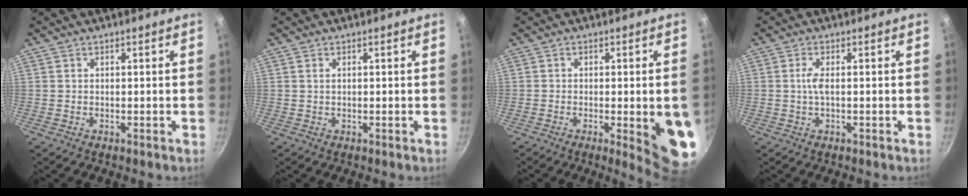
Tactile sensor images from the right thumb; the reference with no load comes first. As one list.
[{"total": 0.6, "force": [0.2, 0.3, 0.5], "torque": [-0.010, 0.000, 0.004]}, {"total": 11.0, "force": [-2.2, 2.5, 10.5], "torque": [-0.103, 0.004, -0.020]}, {"total": 2.3, "force": [0.0, 0.6, 2.2], "torque": [-0.056, 0.003, -0.001]}]